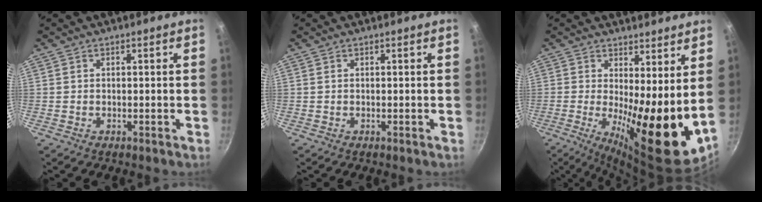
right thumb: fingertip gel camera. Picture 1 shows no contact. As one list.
[{"total": 0.0}, {"total": 15.5, "force": [1.3, 4.9, 14.6], "torque": [-0.202, -0.031, 0.023]}]